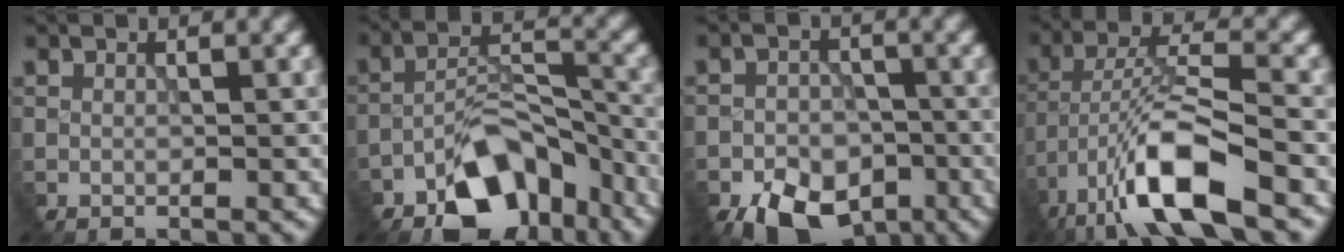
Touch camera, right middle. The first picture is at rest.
{"total": 9.6, "force": [-6.9, 4.1, 5.3], "torque": [-0.070, 0.003, -0.125]}
{"total": 8.0, "force": [-5.3, 4.7, 3.7], "torque": [-0.056, -0.023, -0.083]}
{"total": 9.5, "force": [-6.0, 2.2, 7.1], "torque": [-0.127, 0.005, -0.115]}